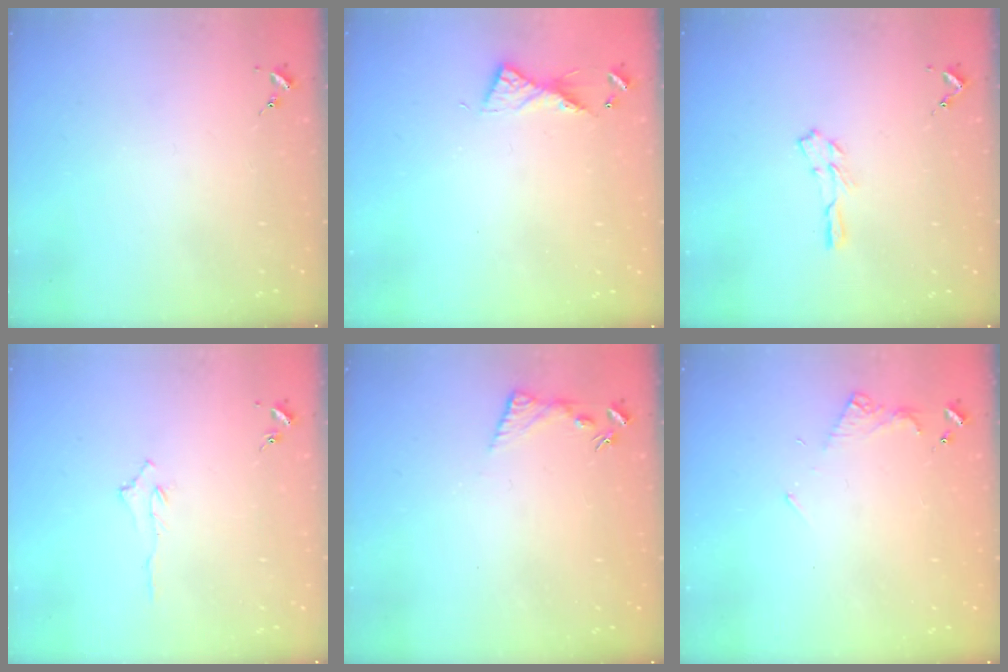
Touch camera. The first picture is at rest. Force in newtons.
{"total": 6.4, "press": 6.4, "slide": 0.6}
{"total": 4.0, "press": 3.9, "slide": 0.4}
{"total": 3.0, "press": 3.0, "slide": 0.5}
{"total": 6.4, "press": 6.3, "slide": 0.7}
{"total": 4.9, "press": 4.9, "slide": 0.5}